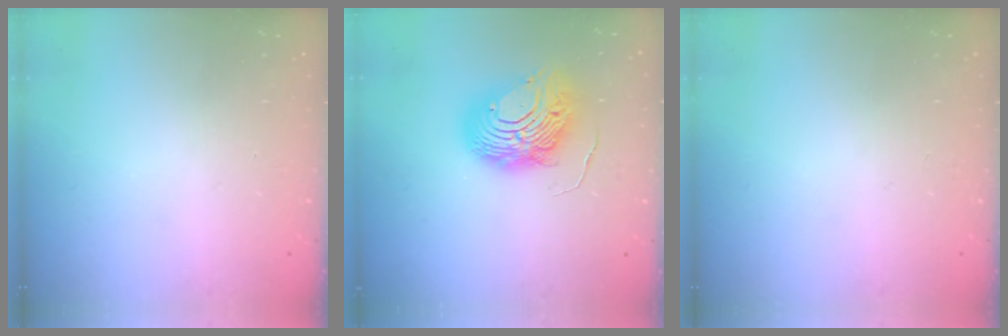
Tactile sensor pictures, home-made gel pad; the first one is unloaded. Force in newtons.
{"total": 12.2, "press": 12.2, "slide": 1.2}
{"total": 0.0}